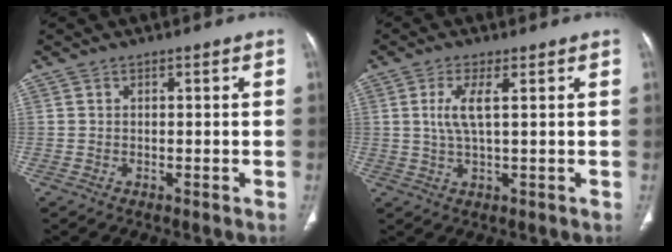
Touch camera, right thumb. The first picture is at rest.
{"total": 4.8, "force": [1.2, 1.2, 4.5], "torque": [-0.110, -0.003, 0.026]}